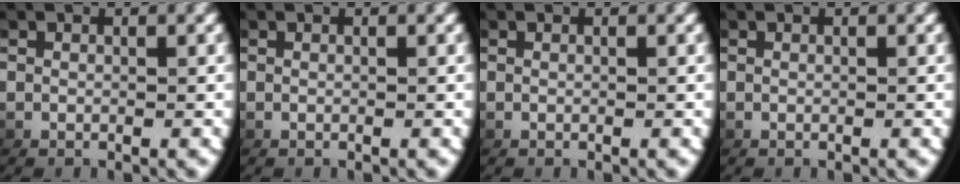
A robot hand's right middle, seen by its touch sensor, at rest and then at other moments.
{"total": 0.0}
{"total": 0.0}
{"total": 0.0}